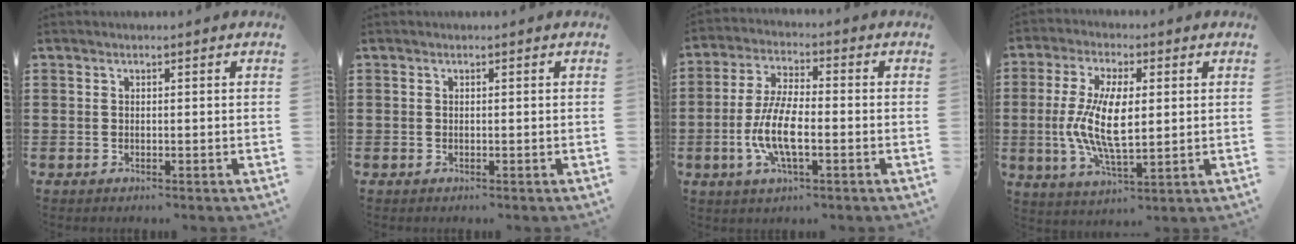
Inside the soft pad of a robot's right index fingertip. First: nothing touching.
{"total": 0.0}
{"total": 8.6, "force": [-2.4, 2.8, 7.8], "torque": [-0.185, -0.017, -0.053]}
{"total": 10.6, "force": [0.1, 4.2, 9.8], "torque": [-0.211, -0.004, -0.002]}